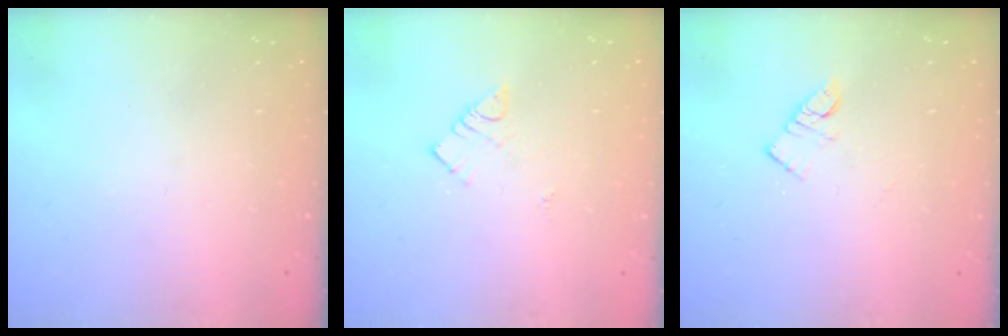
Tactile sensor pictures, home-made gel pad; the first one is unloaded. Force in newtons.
{"total": 5.2, "press": 5.2, "slide": 0.2}
{"total": 4.9, "press": 4.9, "slide": 0.2}